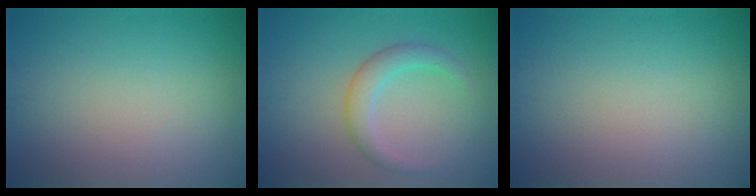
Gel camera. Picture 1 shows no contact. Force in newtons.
{"total": 2.7, "press": 2.7, "slide": 0.1}
{"total": 0.0}